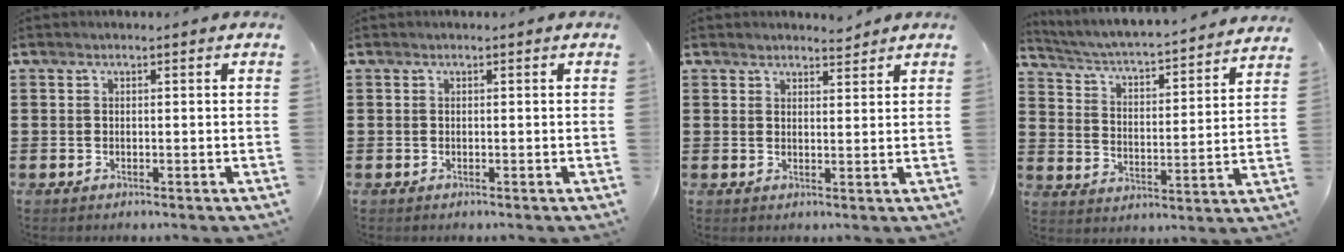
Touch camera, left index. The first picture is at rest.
{"total": 0.0}
{"total": 2.5, "force": [2.4, 0.6, 0.1], "torque": [-0.007, 0.002, 0.047]}
{"total": 3.3, "force": [3.2, -0.4, 0.9], "torque": [-0.036, -0.038, 0.042]}